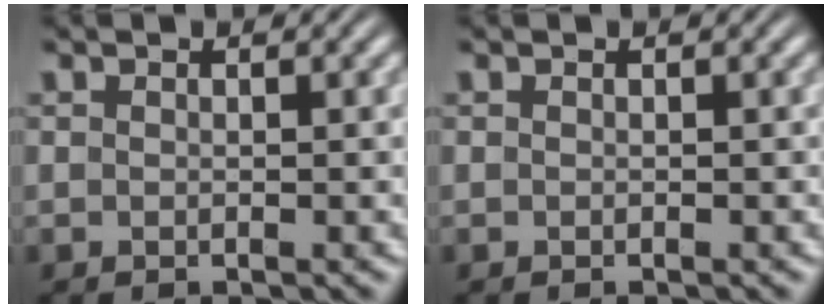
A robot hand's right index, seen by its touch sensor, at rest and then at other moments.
{"total": 0.0}